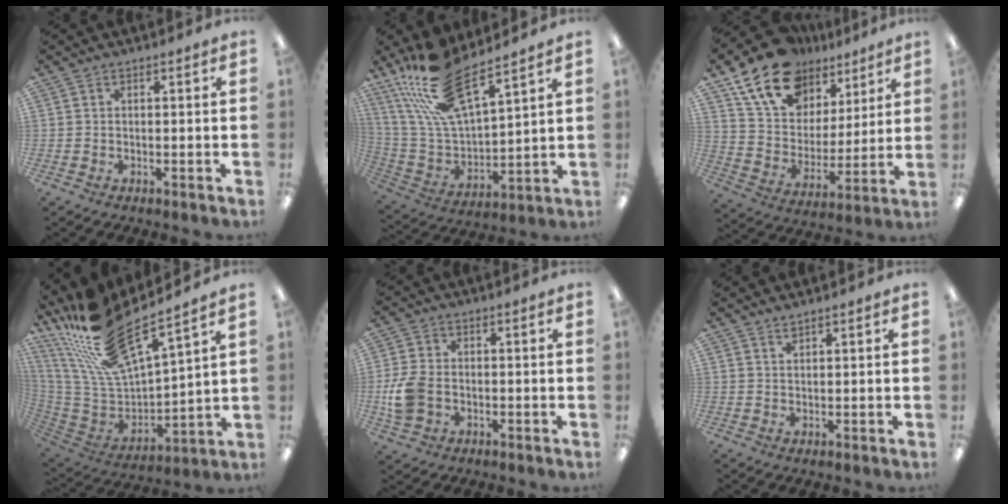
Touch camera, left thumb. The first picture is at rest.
{"total": 19.4, "force": [15.0, 6.1, 10.8], "torque": [-0.241, -0.083, 0.271]}
{"total": 17.8, "force": [12.4, 10.7, 7.0], "torque": [-0.144, -0.064, 0.232]}
{"total": 22.1, "force": [17.9, 5.3, 11.8], "torque": [-0.248, -0.128, 0.307]}
{"total": 8.5, "force": [-1.5, 6.3, 5.4], "torque": [-0.121, 0.012, -0.025]}
{"total": 1.4, "force": [1.3, 0.2, 0.6], "torque": [-0.014, 0.000, 0.024]}